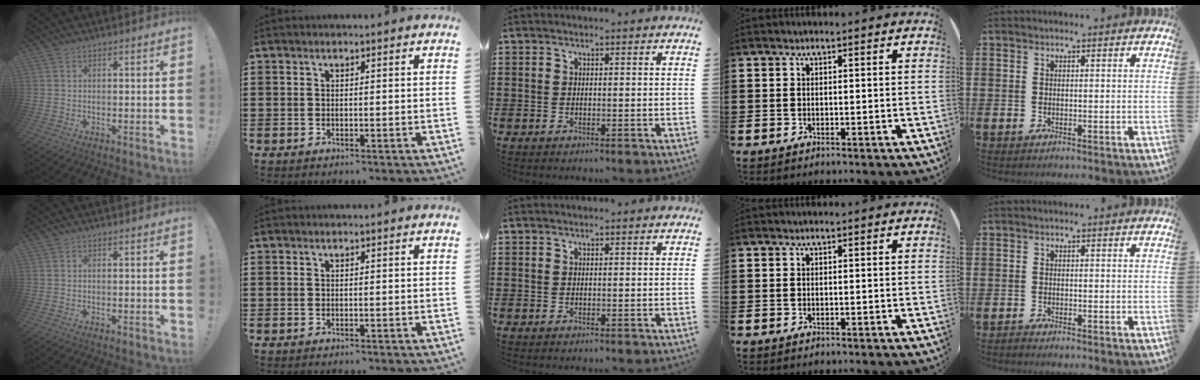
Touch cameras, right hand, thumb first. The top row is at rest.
{"little": {"total": 0.5, "force": [-0.5, 0.0, 0.0], "torque": [-0.001, -0.003, -0.010]}}